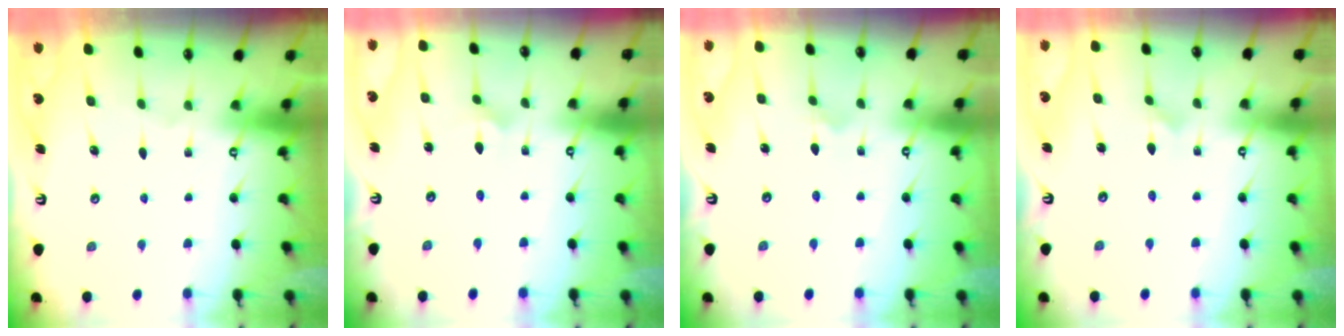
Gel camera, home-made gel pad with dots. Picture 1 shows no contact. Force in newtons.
{"total": 2.1, "press": 2.1, "slide": 0.0}
{"total": 3.5, "press": 3.5, "slide": 0.2}
{"total": 1.7, "press": 1.7, "slide": 0.1}